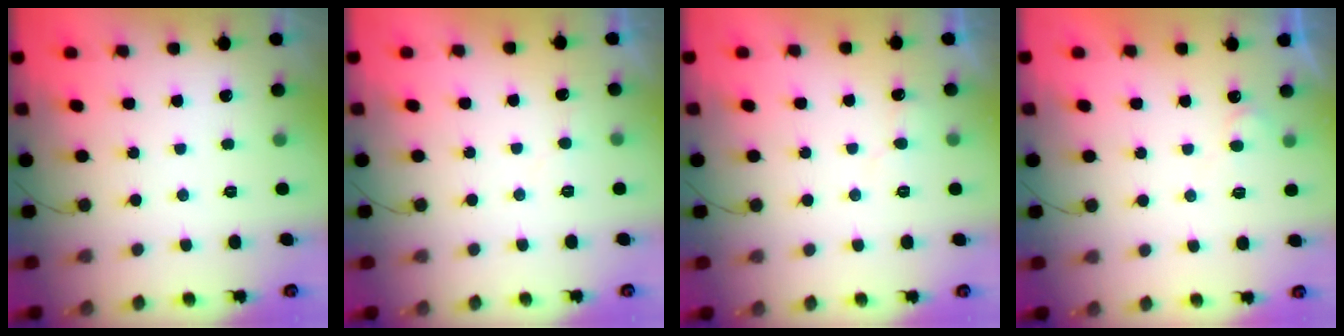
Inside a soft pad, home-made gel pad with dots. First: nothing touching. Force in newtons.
{"total": 3.1, "press": 3.1, "slide": 0.2}
{"total": 5.2, "press": 5.2, "slide": 0.4}
{"total": 5.5, "press": 5.5, "slide": 0.4}